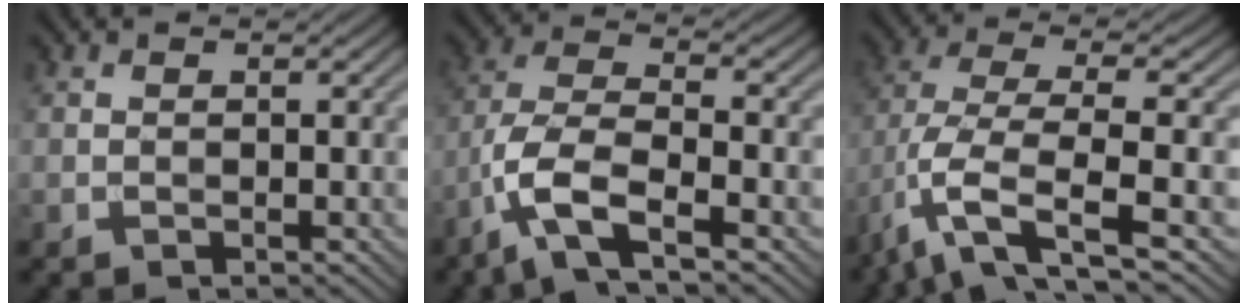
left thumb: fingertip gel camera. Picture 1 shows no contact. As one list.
[{"total": 8.1, "force": [-4.5, 2.4, 6.2], "torque": [-0.134, 0.005, -0.104]}, {"total": 9.4, "force": [-4.1, 3.0, 7.9], "torque": [-0.180, -0.005, -0.088]}]